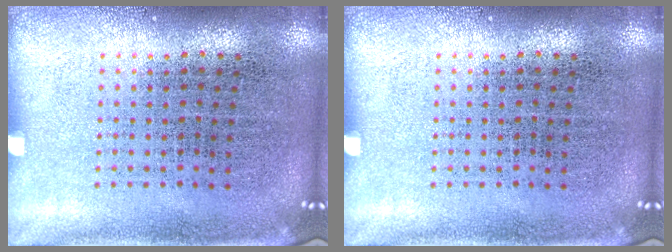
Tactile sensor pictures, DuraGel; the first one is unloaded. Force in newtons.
{"total": 0.0}